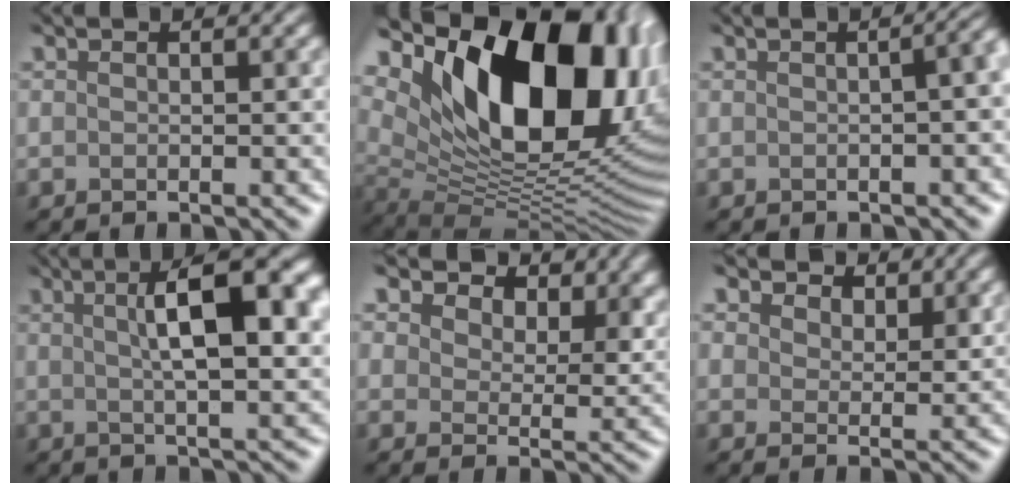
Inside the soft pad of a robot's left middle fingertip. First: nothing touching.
{"total": 16.4, "force": [6.5, 8.4, 12.5], "torque": [-0.201, 0.003, 0.122]}
{"total": 5.8, "force": [-0.1, 3.2, 4.8], "torque": [-0.013, 0.022, -0.012]}
{"total": 7.9, "force": [2.1, 1.6, 7.5], "torque": [-0.102, 0.023, 0.038]}
{"total": 7.9, "force": [6.2, 3.9, 3.1], "torque": [-0.074, 0.009, 0.092]}
{"total": 2.3, "force": [2.1, 0.9, -0.4], "torque": [-0.013, 0.001, 0.035]}